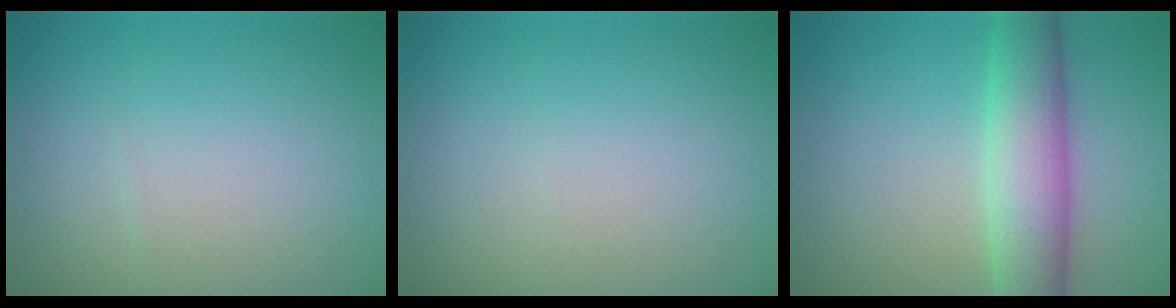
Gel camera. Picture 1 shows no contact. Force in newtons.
{"total": 0.0}
{"total": 6.2, "press": 6.2, "slide": 0.0}